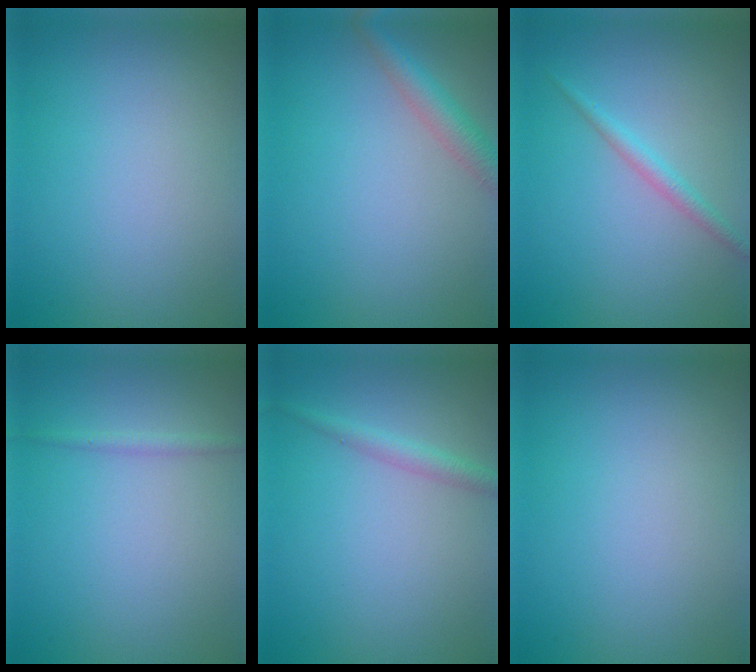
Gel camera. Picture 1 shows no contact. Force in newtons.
{"total": 2.8, "press": 2.8, "slide": 0.2}
{"total": 1.6, "press": 1.6, "slide": 0.0}
{"total": 0.9, "press": 0.9, "slide": 0.1}
{"total": 1.7, "press": 1.7, "slide": 0.1}
{"total": 0.0}